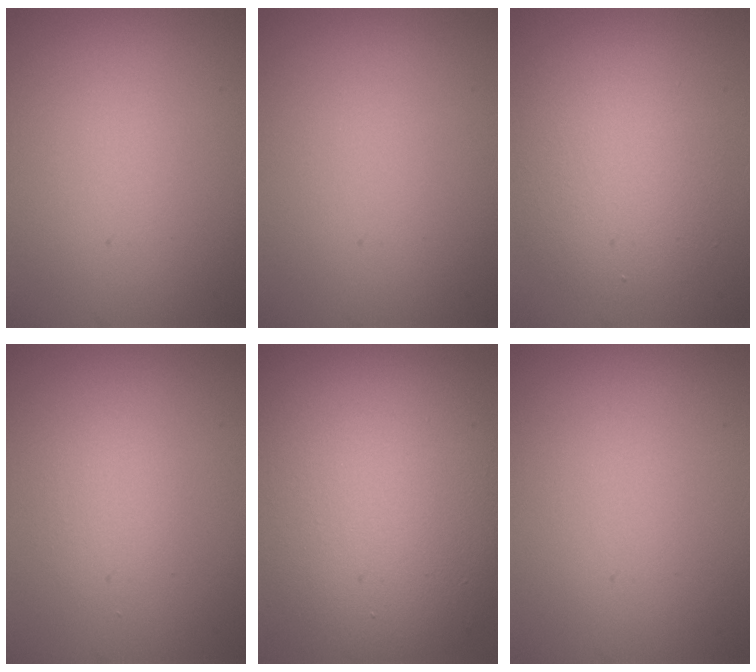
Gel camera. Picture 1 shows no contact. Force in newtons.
{"total": 0.0}
{"total": 4.9, "press": 4.9, "slide": 0.4}
{"total": 1.4, "press": 1.4, "slide": 0.0}
{"total": 12.9, "press": 12.9, "slide": 1.1}
{"total": 0.0}